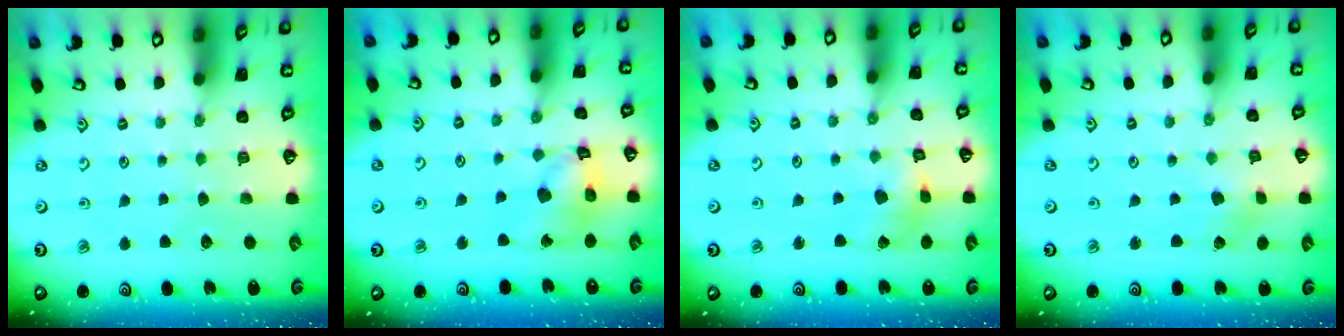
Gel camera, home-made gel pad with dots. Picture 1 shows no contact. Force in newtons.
{"total": 12.8, "press": 12.8, "slide": 1.4}
{"total": 4.3, "press": 4.3, "slide": 0.4}
{"total": 2.0, "press": 2.0, "slide": 0.4}